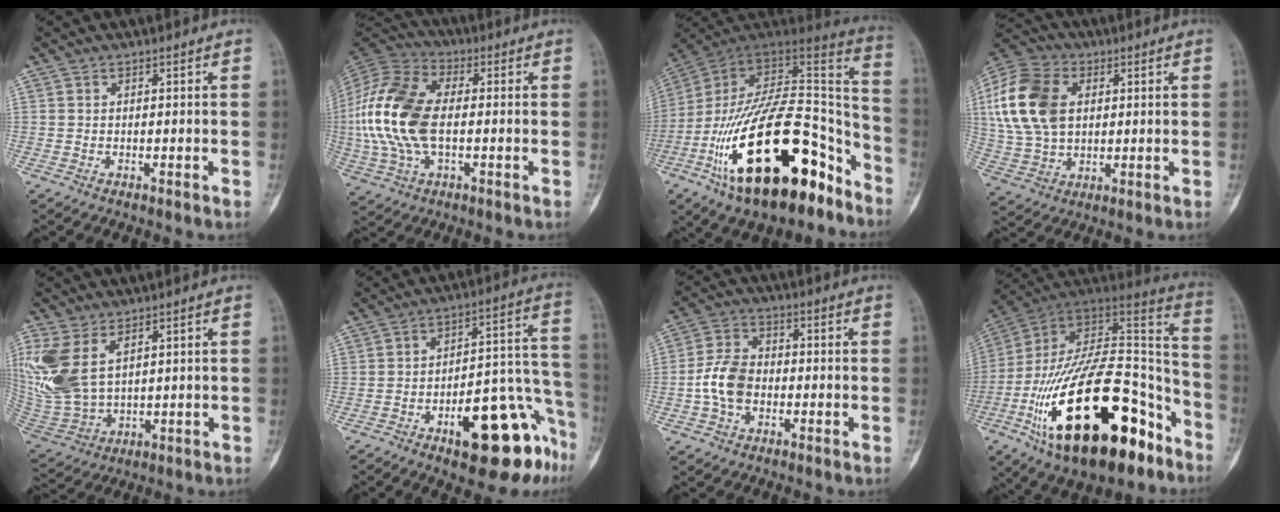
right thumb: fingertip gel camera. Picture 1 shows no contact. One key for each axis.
{"total": 18.8, "fx": -0.5, "fy": 10.7, "fz": 15.5, "tx": -0.344, "ty": 0.014, "tz": -0.011}
{"total": 33.6, "fx": -16.9, "fy": 15.5, "fz": 24.6, "tx": -0.382, "ty": 0.077, "tz": -0.271}
{"total": 17.6, "fx": 3.7, "fy": 11.9, "fz": 12.5, "tx": -0.251, "ty": 0.006, "tz": 0.069}
{"total": 14.2, "fx": 5.0, "fy": 8.2, "fz": 10.4, "tx": -0.245, "ty": -0.013, "tz": 0.119}
{"total": 20.1, "fx": -10.8, "fy": 7.4, "fz": 15.2, "tx": -0.132, "ty": 0.097, "tz": -0.145}
{"total": 8.1, "fx": -1.7, "fy": 5.6, "fz": 5.5, "tx": -0.099, "ty": 0.020, "tz": -0.040}
{"total": 36.6, "fx": -16.9, "fy": 17.0, "fz": 27.7, "tx": -0.455, "ty": 0.065, "tz": -0.267}